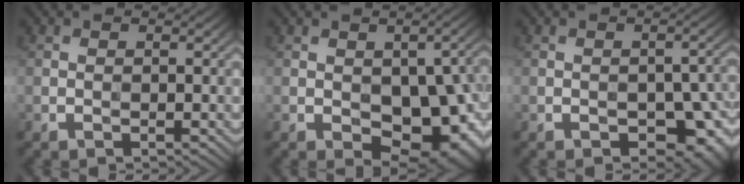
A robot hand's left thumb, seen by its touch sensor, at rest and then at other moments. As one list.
[{"total": 13.3, "force": [-3.2, 7.4, 10.6], "torque": [-0.134, -0.021, -0.039]}, {"total": 7.9, "force": [-3.5, 4.2, 5.7], "torque": [-0.069, -0.010, -0.042]}]